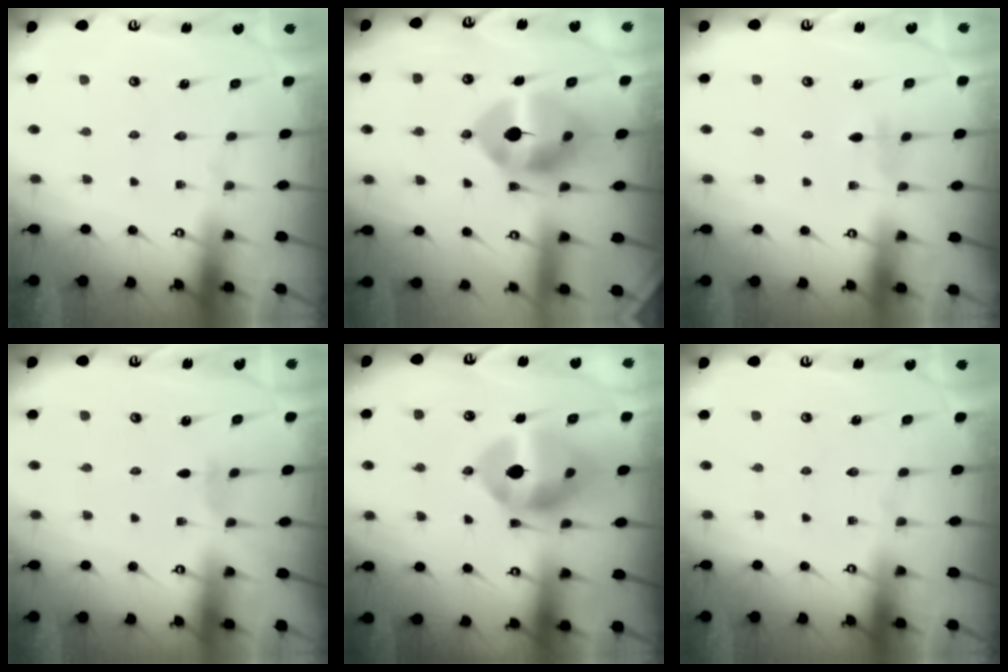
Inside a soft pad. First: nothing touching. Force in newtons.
{"total": 12.9, "press": 12.8, "slide": 1.6}
{"total": 2.8, "press": 2.7, "slide": 0.6}
{"total": 1.4, "press": 1.4, "slide": 0.3}
{"total": 13.9, "press": 13.8, "slide": 1.7}
{"total": 0.0}